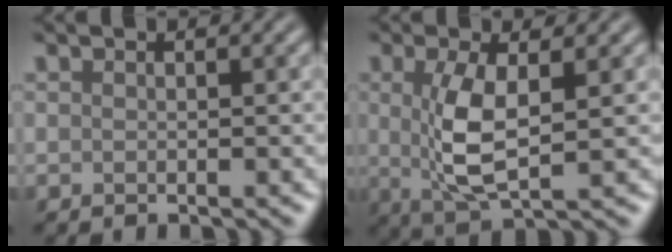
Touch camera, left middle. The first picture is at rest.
{"total": 5.1, "force": [0.6, 1.8, 4.8], "torque": [-0.107, -0.005, 0.015]}